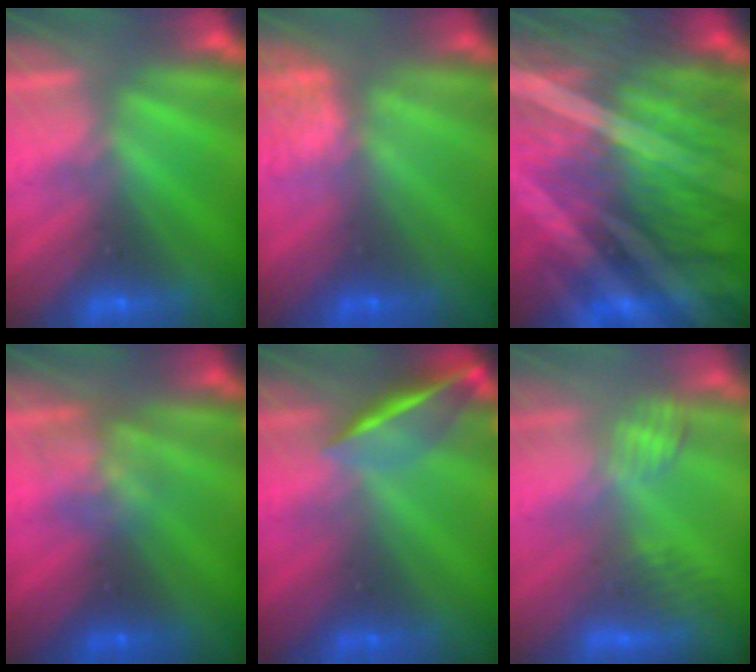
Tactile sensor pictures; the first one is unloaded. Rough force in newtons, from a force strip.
{"total": 4.5}
{"total": 8.6}
{"total": 2.8}
{"total": 3.7}
{"total": 2.8}